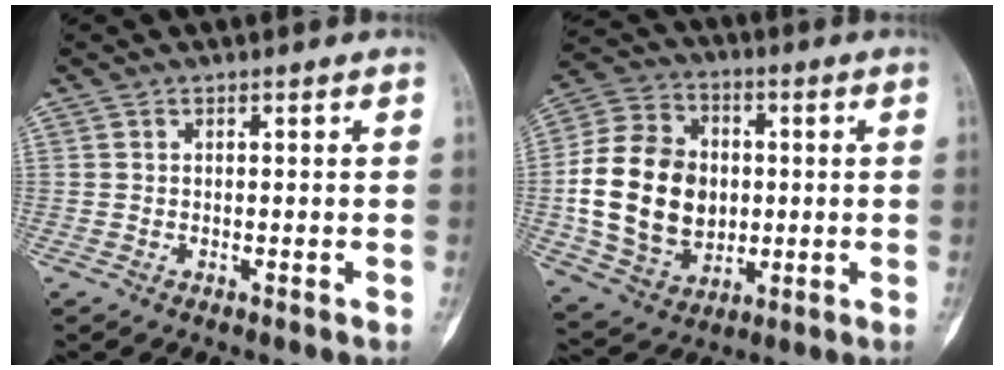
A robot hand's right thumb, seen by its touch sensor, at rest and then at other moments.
{"total": 19.7, "force": [-0.3, 15.1, 12.6], "torque": [-0.214, 0.014, 0.004]}